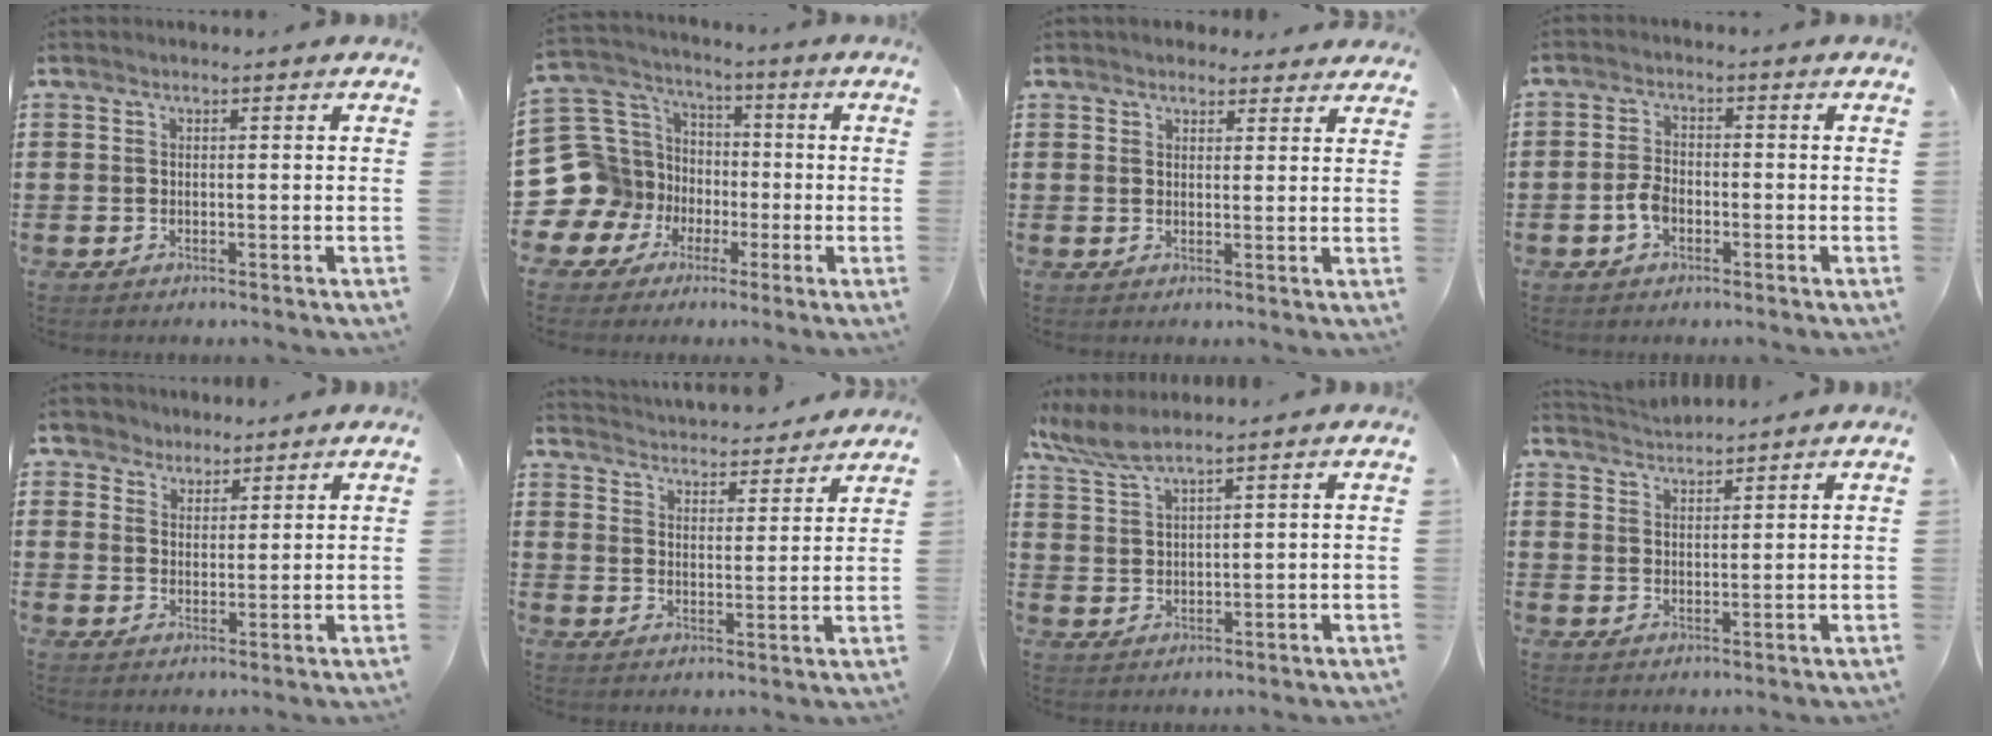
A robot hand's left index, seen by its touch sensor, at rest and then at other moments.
{"total": 12.9, "force": [-3.6, 12.1, 2.5], "torque": [-0.136, -0.007, -0.046]}
{"total": 2.5, "force": [2.4, 0.9, 0.1], "torque": [-0.001, -0.004, 0.043]}
{"total": 3.2, "force": [-1.3, 1.8, 2.4], "torque": [-0.066, -0.005, -0.029]}
{"total": 4.2, "force": [3.3, 2.5, 0.3], "torque": [-0.027, 0.006, 0.060]}
{"total": 3.8, "force": [3.8, -0.2, -0.2], "torque": [-0.017, -0.031, 0.063]}
{"total": 4.2, "force": [3.5, 0.3, 2.4], "torque": [-0.057, -0.006, 0.063]}
{"total": 2.4, "force": [2.4, -0.1, -0.3], "torque": [-0.001, -0.008, 0.045]}